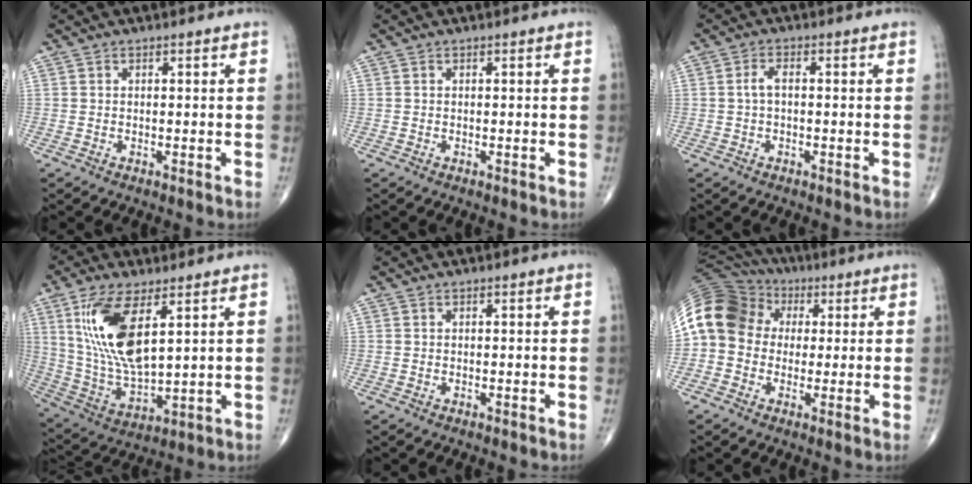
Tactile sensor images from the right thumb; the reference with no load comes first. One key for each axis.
{"total": 0.0}
{"total": 2.3, "fx": -0.1, "fy": 1.1, "fz": 2.0, "tx": -0.041, "ty": 0.009, "tz": -0.005}
{"total": 15.8, "fx": 5.7, "fy": 6.4, "fz": 13.3, "tx": -0.268, "ty": -0.024, "tz": 0.121}
{"total": 0.0}
{"total": 16.9, "fx": 2.4, "fy": 14.1, "fz": 9.1, "tx": -0.187, "ty": 0.050, "tz": 0.036}